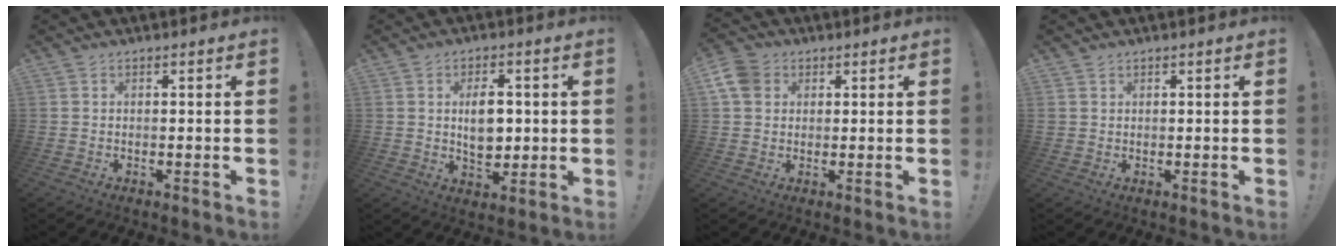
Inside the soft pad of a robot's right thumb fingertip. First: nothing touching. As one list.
[{"total": 8.6, "force": [0.6, 5.7, 6.4], "torque": [-0.100, 0.000, 0.006]}, {"total": 7.4, "force": [2.7, 5.9, 3.5], "torque": [-0.077, -0.003, 0.055]}, {"total": 1.4, "force": [0.9, 1.1, 0.2], "torque": [0.003, -0.002, 0.016]}]